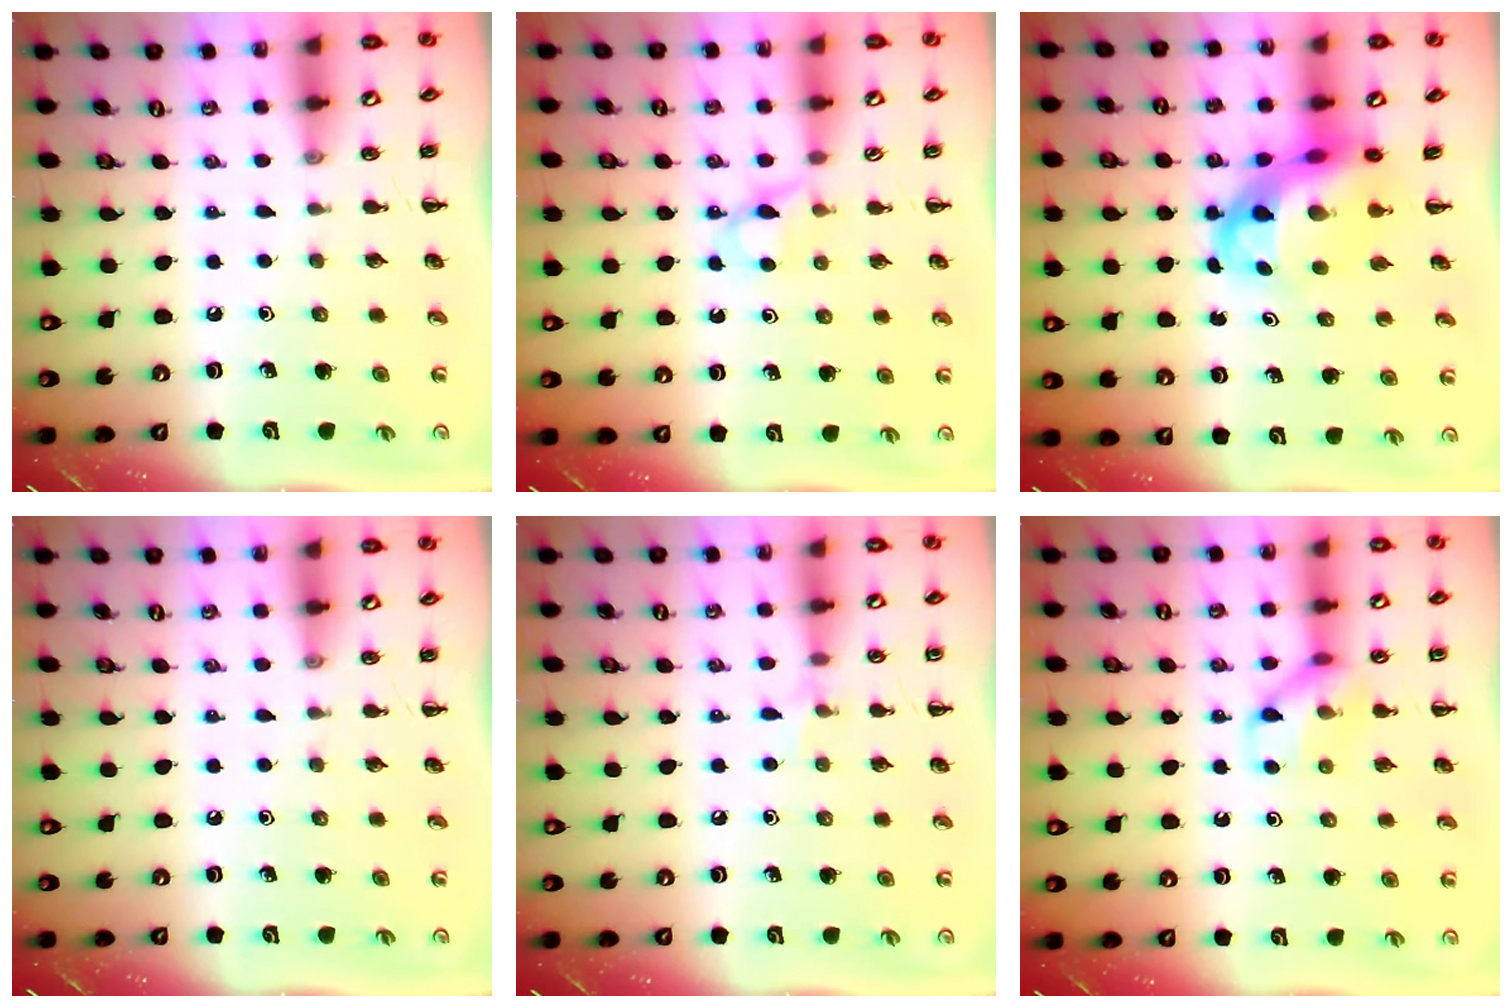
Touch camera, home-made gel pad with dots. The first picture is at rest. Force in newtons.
{"total": 3.8, "press": 3.6, "slide": 1.3}
{"total": 7.8, "press": 7.5, "slide": 1.9}
{"total": 0.0}
{"total": 4.3, "press": 4.1, "slide": 1.5}
{"total": 10.2, "press": 10.2, "slide": 0.8}